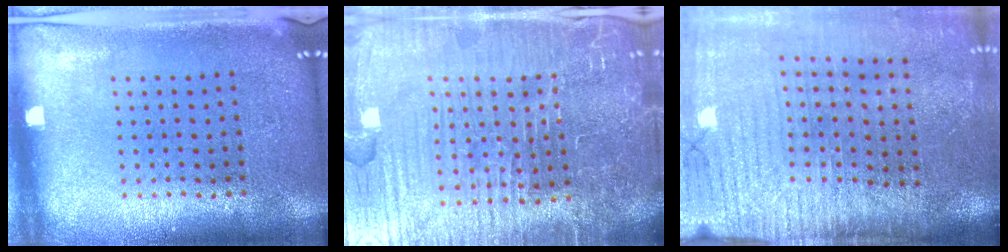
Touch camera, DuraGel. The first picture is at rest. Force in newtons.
{"total": 7.3, "press": 6.5, "slide": 3.4}
{"total": 3.9, "press": 3.4, "slide": 2.0}